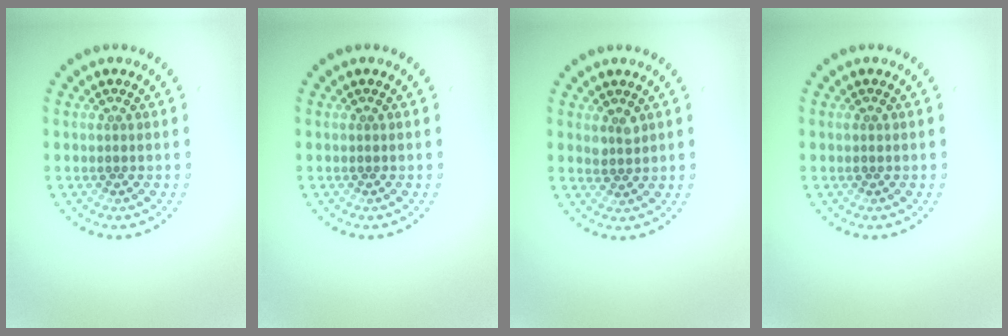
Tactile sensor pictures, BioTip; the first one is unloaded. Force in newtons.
{"total": 0.0}
{"total": 1.2, "press": 1.1, "slide": 0.4}
{"total": 0.5, "press": 0.5, "slide": 0.1}